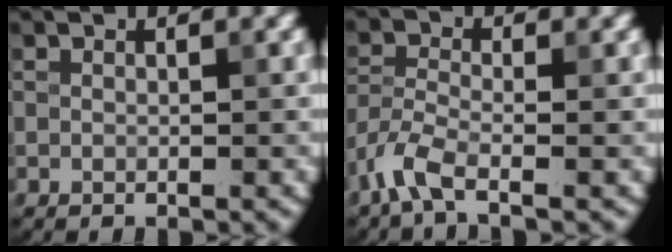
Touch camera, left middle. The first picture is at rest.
{"total": 3.8, "force": [-2.5, 1.1, 2.5], "torque": [-0.062, -0.006, -0.068]}